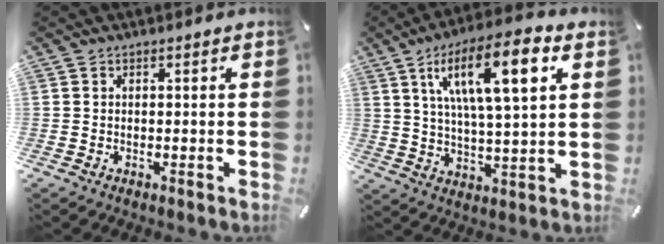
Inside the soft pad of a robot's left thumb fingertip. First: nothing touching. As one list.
[{"total": 15.8, "force": [7.2, 4.7, 13.3], "torque": [-0.224, -0.007, 0.111]}]